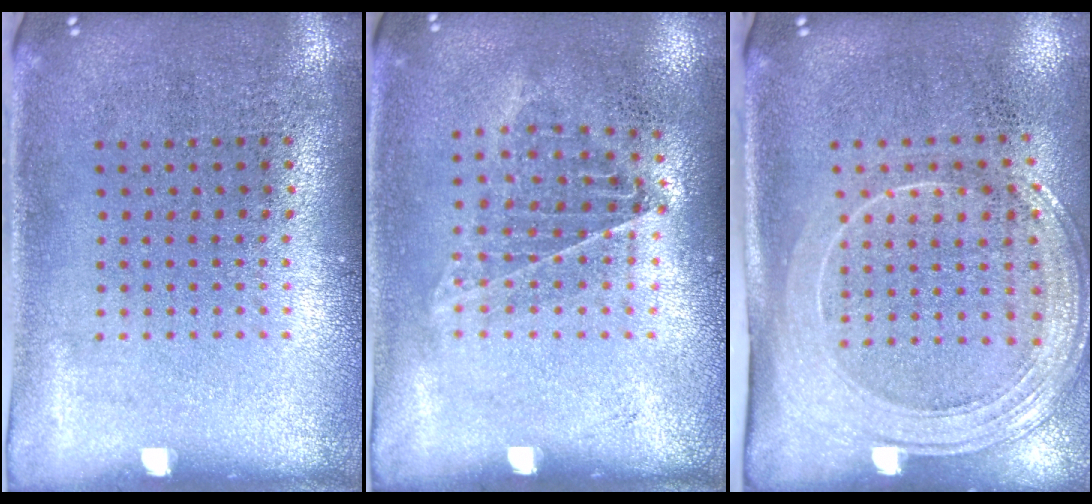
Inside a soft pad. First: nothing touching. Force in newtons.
{"total": 0.9, "press": 0.9, "slide": 0.3}
{"total": 2.1, "press": 1.9, "slide": 1.0}